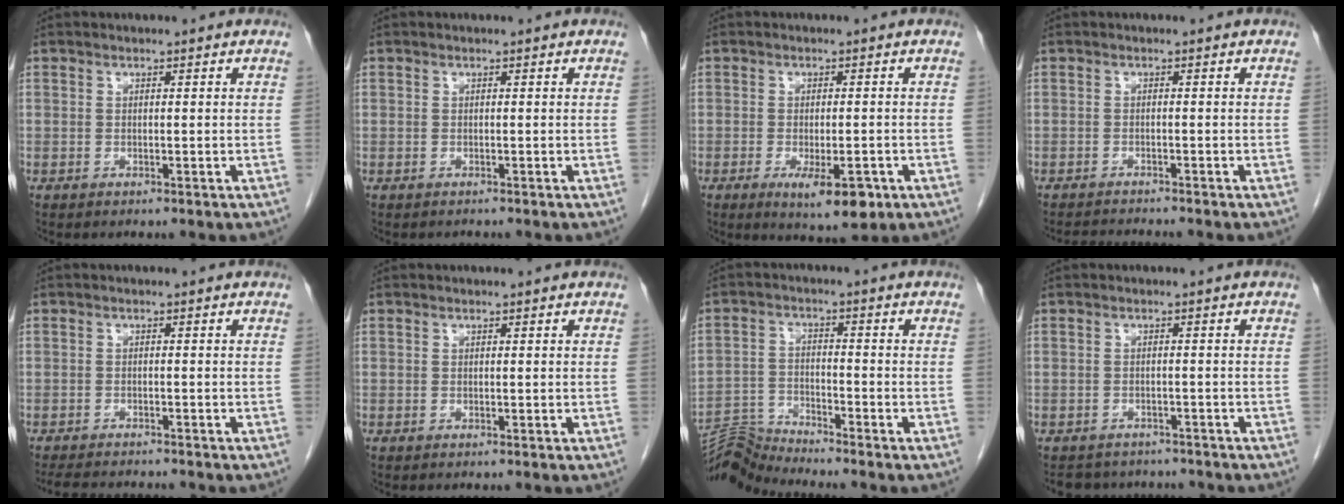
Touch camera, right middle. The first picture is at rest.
{"total": 0.6, "force": [-0.5, 0.3, -0.1], "torque": [-0.010, 0.001, -0.010]}
{"total": 6.7, "force": [-3.1, 1.9, 5.6], "torque": [-0.082, -0.012, -0.035]}
{"total": 3.6, "force": [-3.5, -0.2, 0.8], "torque": [-0.013, -0.015, -0.054]}
{"total": 6.9, "force": [-6.5, 0.9, 2.3], "torque": [-0.034, -0.010, -0.099]}
{"total": 0.0}
{"total": 6.4, "force": [-6.1, -1.9, -0.9], "torque": [0.005, -0.006, -0.118]}
{"total": 7.0, "force": [-6.4, 2.8, 0.9], "torque": [-0.011, 0.007, -0.078]}